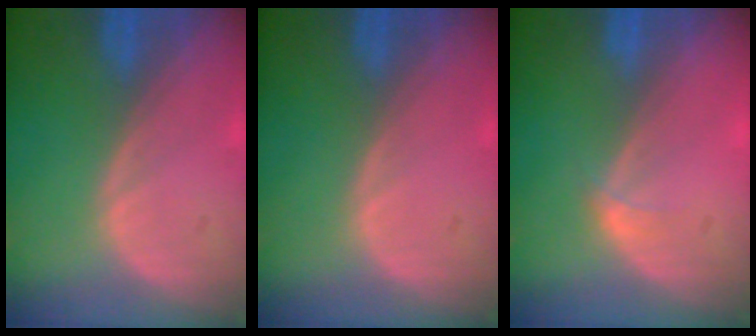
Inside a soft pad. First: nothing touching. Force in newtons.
{"total": 0.0}
{"total": 1.0, "press": 1.0, "slide": 0.1}